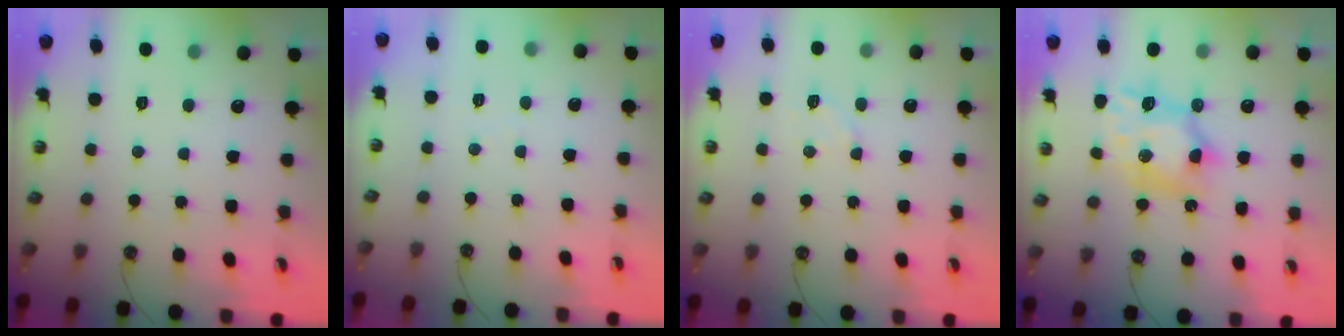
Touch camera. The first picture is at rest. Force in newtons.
{"total": 2.6, "press": 2.6, "slide": 0.4}
{"total": 3.0, "press": 2.9, "slide": 0.5}
{"total": 10.5, "press": 10.5, "slide": 0.5}